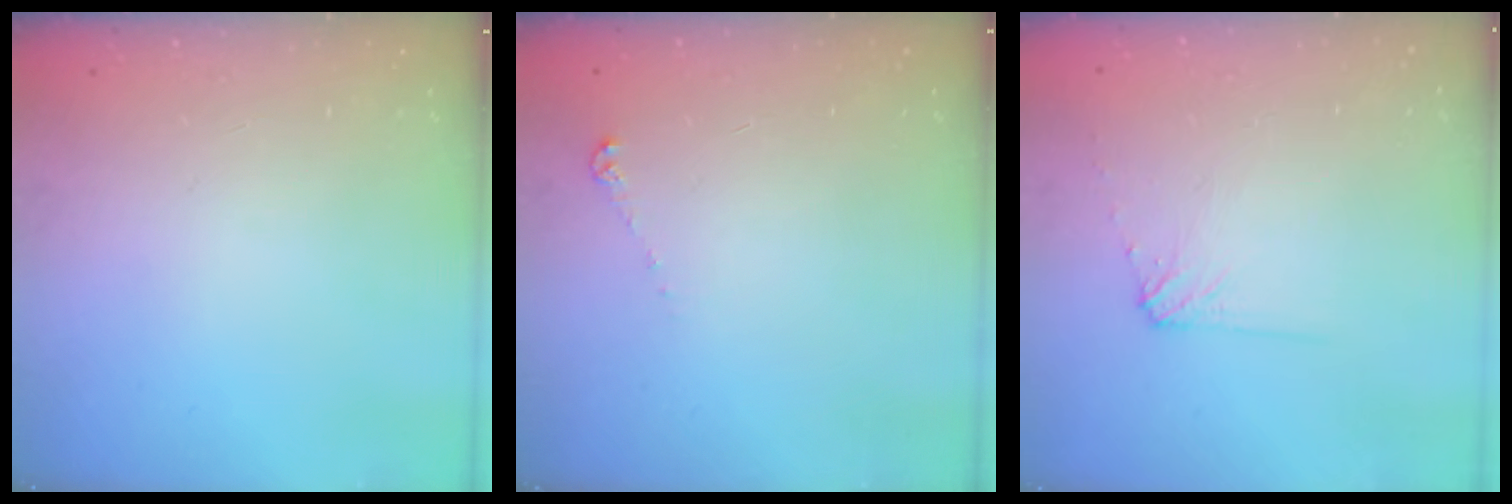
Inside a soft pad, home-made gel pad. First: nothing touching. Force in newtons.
{"total": 4.3, "press": 4.2, "slide": 0.6}
{"total": 5.5, "press": 5.4, "slide": 0.7}